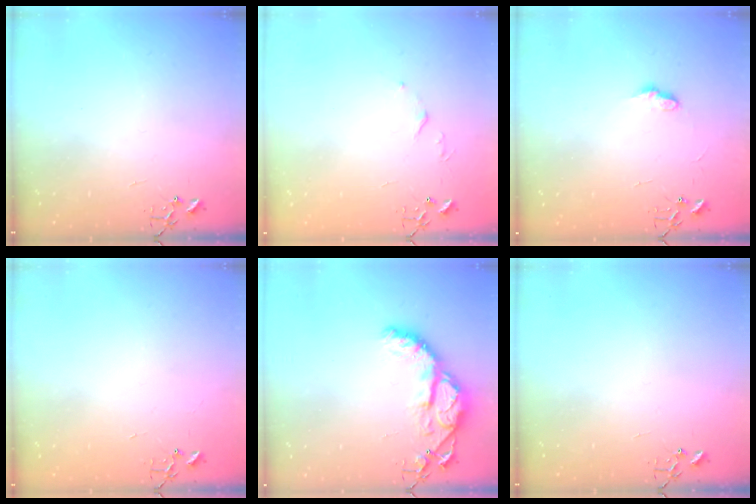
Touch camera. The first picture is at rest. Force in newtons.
{"total": 3.8, "press": 3.7, "slide": 0.6}
{"total": 6.8, "press": 6.8, "slide": 0.7}
{"total": 1.5, "press": 1.5, "slide": 0.3}
{"total": 14.0, "press": 13.9, "slide": 1.2}
{"total": 0.0}